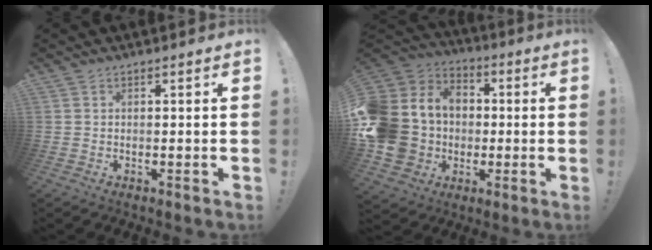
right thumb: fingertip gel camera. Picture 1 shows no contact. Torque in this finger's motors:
{"motor_torque": [0.65, 0.66, 0.84, -0.63, 0.60]}